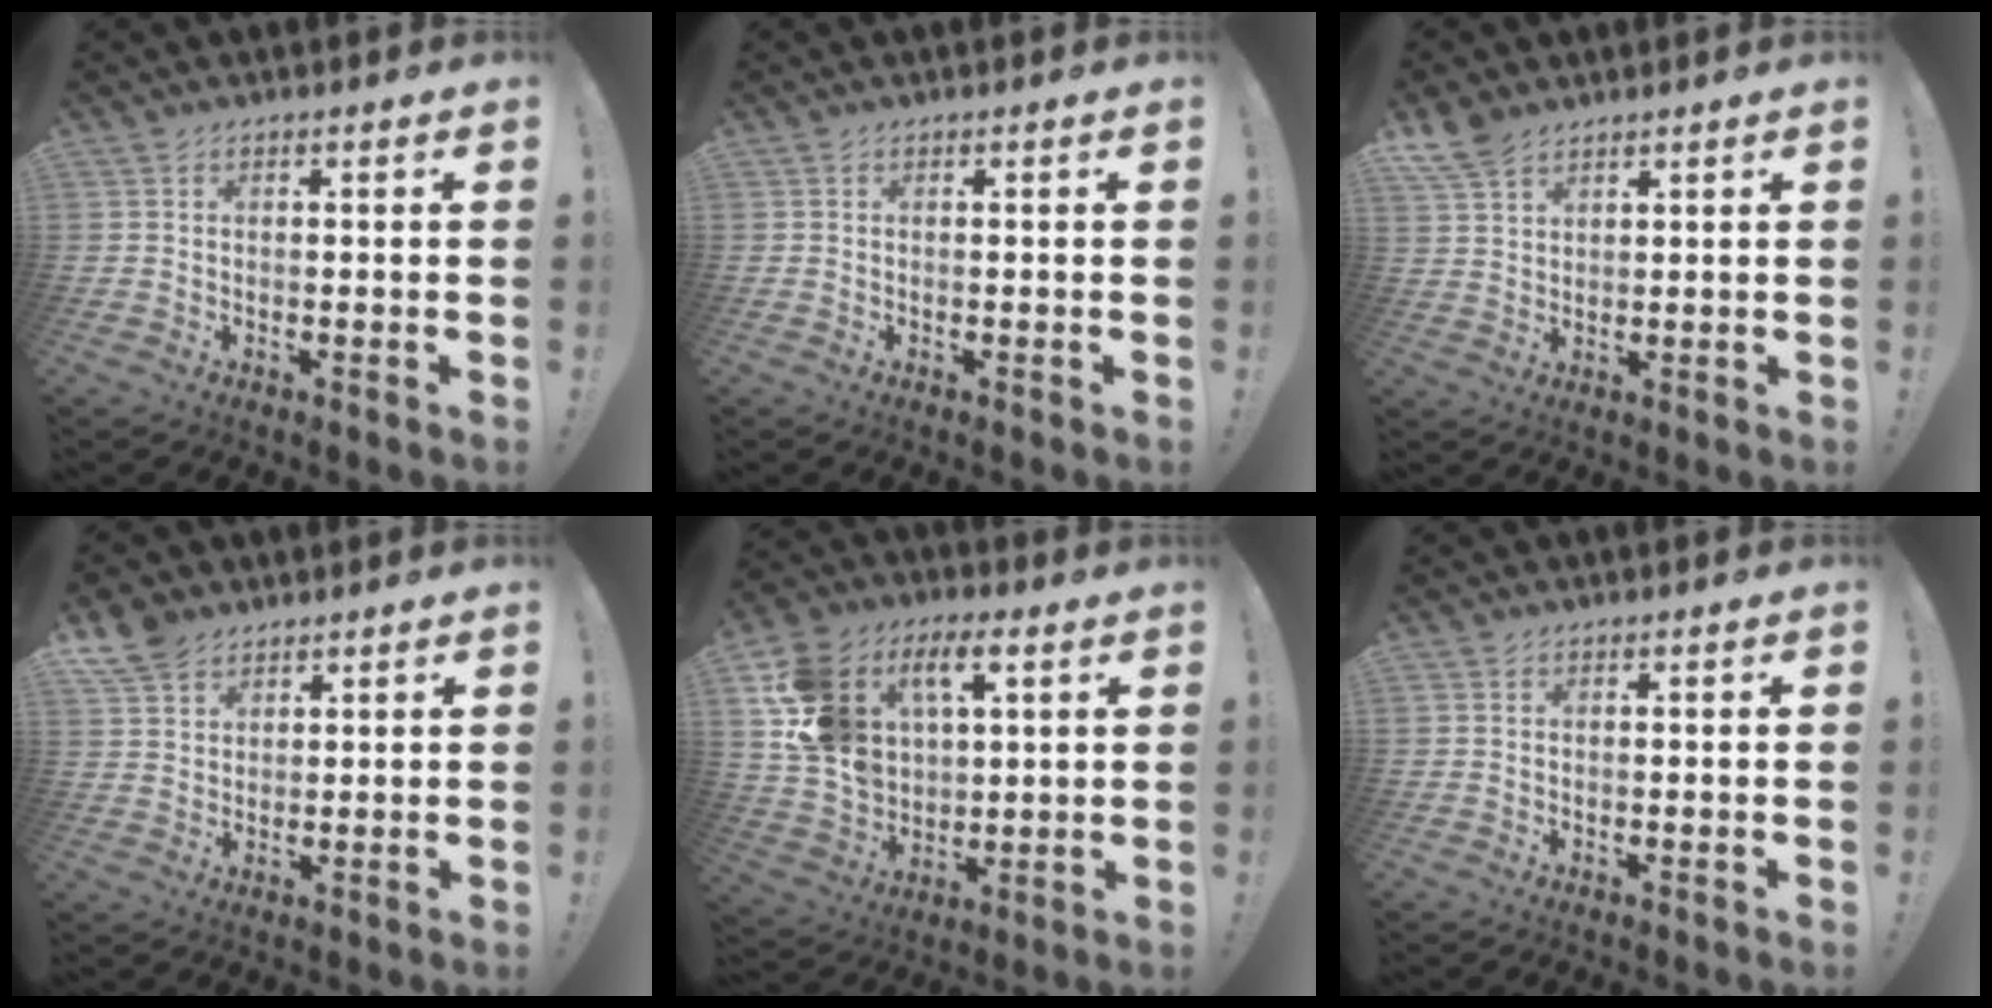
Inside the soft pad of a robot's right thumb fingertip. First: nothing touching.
{"total": 0.0}
{"total": 6.2, "force": [4.8, 2.9, 2.6], "torque": [-0.050, -0.022, 0.093]}
{"total": 6.7, "force": [4.9, 4.2, 1.9], "torque": [-0.035, -0.026, 0.096]}
{"total": 18.7, "force": [7.1, 13.1, 11.4], "torque": [-0.211, -0.030, 0.129]}
{"total": 0.0}